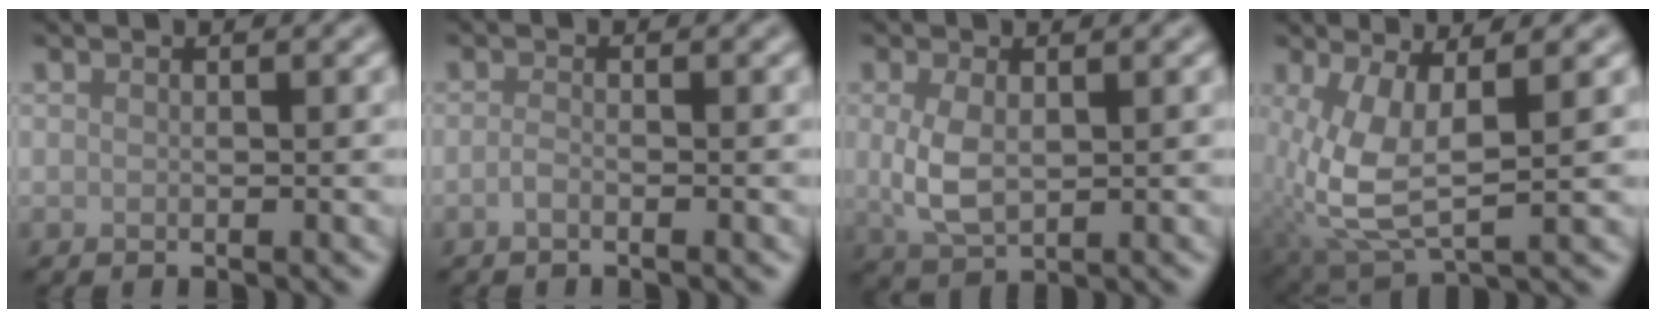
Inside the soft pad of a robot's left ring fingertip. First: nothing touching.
{"total": 0.9, "force": [-0.5, 0.2, 0.6], "torque": [-0.014, -0.001, -0.011]}
{"total": 3.6, "force": [0.3, 2.0, 3.0], "torque": [-0.069, -0.001, 0.011]}
{"total": 6.1, "force": [0.0, 2.4, 5.6], "torque": [-0.138, -0.009, 0.006]}